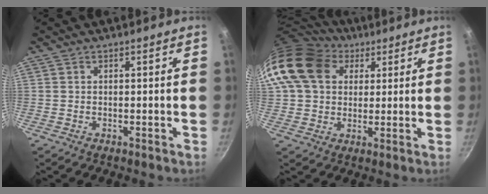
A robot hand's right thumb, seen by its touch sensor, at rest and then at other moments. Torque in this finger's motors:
{"motor_torque": [1.12, 3.12, 1.86, 0.12, 0.22]}